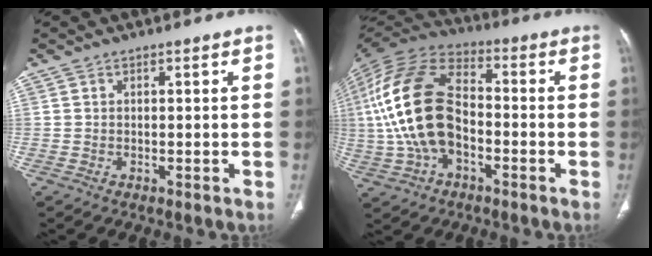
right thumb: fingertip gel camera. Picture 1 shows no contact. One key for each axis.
{"total": 19.6, "fx": -2.2, "fy": 11.9, "fz": 15.5, "tx": -0.319, "ty": 0.028, "tz": -0.045}